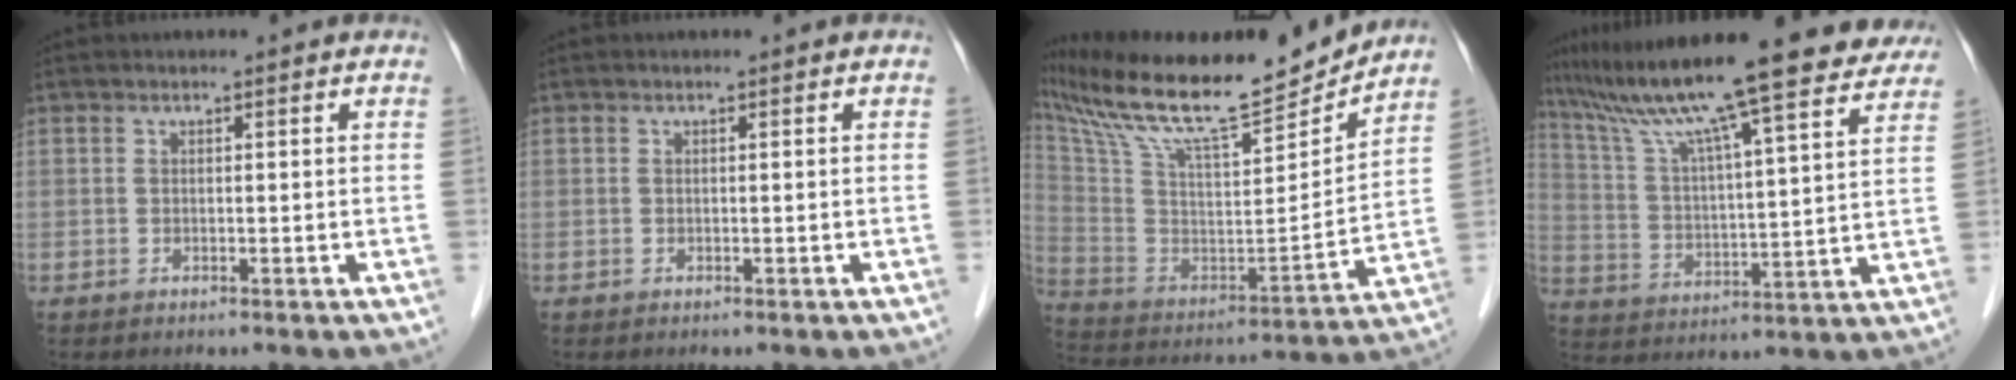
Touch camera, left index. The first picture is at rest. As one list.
[{"total": 0.0}, {"total": 23.5, "force": [20.5, 2.6, 11.2], "torque": [-0.215, -0.011, 0.341]}, {"total": 26.0, "force": [22.0, 1.7, 13.8], "torque": [-0.229, -0.002, 0.317]}]